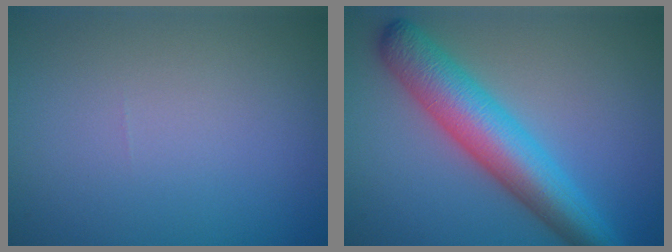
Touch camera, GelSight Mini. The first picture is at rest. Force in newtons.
{"total": 7.4, "press": 7.4, "slide": 0.1}